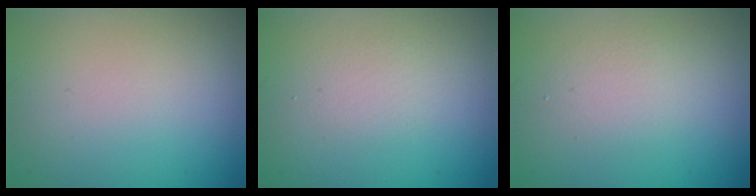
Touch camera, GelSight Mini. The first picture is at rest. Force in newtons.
{"total": 1.2, "press": 1.2, "slide": 0.0}
{"total": 1.8, "press": 1.8, "slide": 0.1}